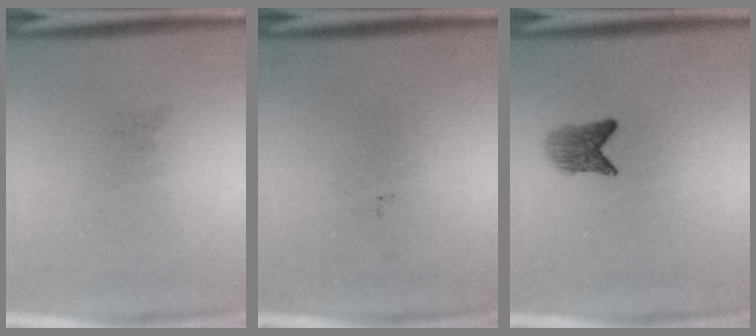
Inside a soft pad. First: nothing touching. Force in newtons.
{"total": 0.0}
{"total": 2.8}